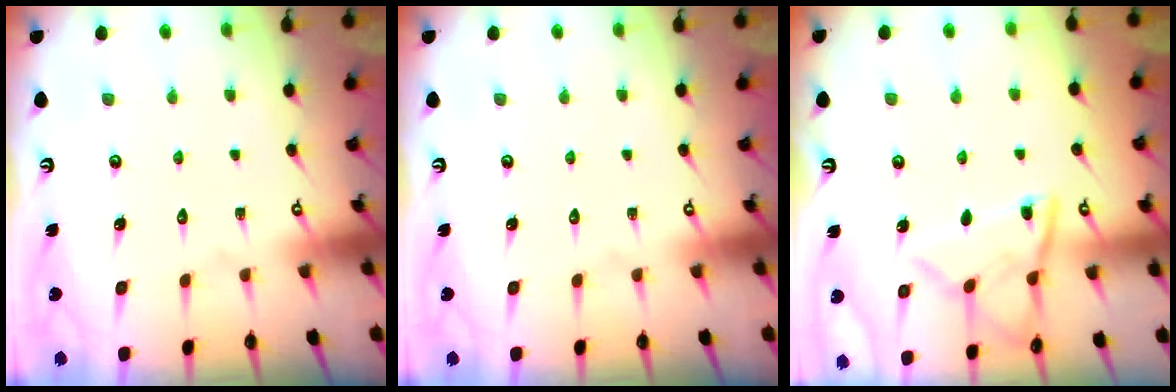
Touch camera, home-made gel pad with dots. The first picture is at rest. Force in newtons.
{"total": 0.0}
{"total": 11.5, "press": 11.4, "slide": 1.1}